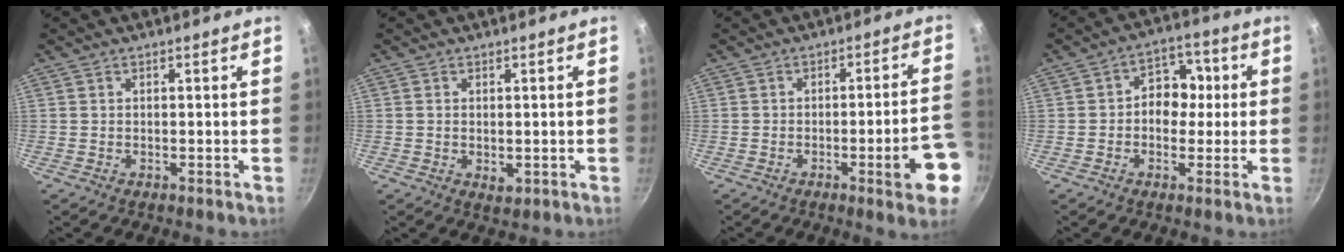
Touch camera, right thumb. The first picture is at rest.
{"total": 2.3, "force": [-0.2, 1.5, 1.7], "torque": [-0.025, -0.006, -0.001]}
{"total": 10.8, "force": [-4.2, 2.0, 9.8], "torque": [-0.110, 0.029, -0.050]}
{"total": 8.0, "force": [0.3, 6.5, 4.8], "torque": [-0.011, 0.018, -0.007]}